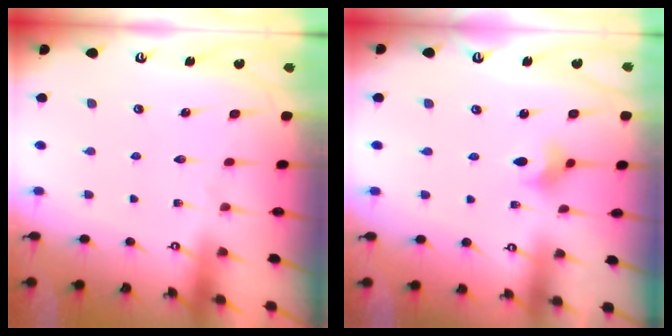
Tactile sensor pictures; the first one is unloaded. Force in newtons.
{"total": 2.7, "press": 2.7, "slide": 0.2}